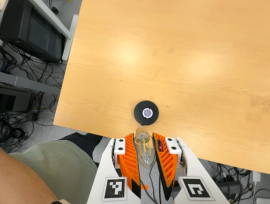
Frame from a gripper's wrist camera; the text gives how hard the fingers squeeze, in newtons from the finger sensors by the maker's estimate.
{"total": 21.0, "left": 23.8, "right": 18.2}